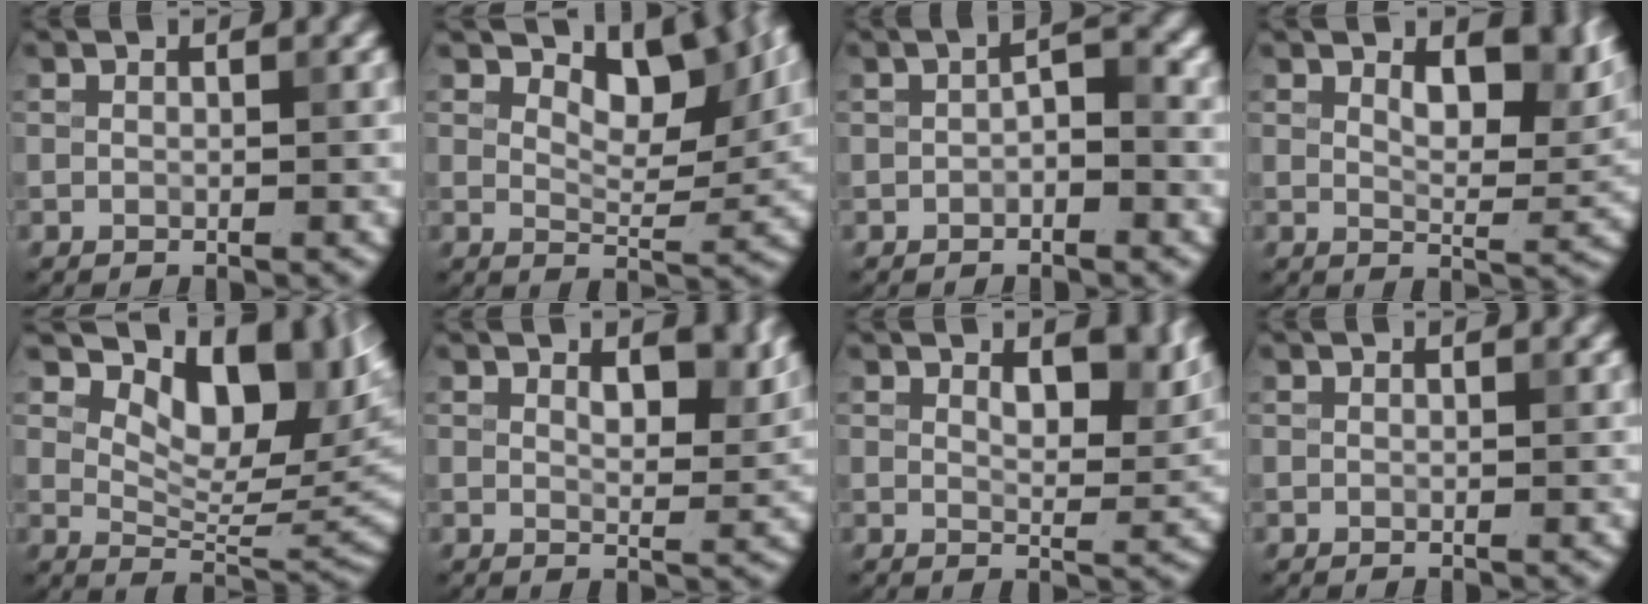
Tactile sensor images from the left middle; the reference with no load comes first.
{"total": 5.3, "force": [3.1, 2.3, 3.6], "torque": [-0.053, -0.012, 0.042]}
{"total": 1.8, "force": [-0.6, 0.7, 1.5], "torque": [-0.024, 0.007, -0.012]}
{"total": 5.9, "force": [2.8, 2.7, 4.5], "torque": [-0.066, -0.009, 0.043]}
{"total": 10.6, "force": [5.4, 5.0, 7.7], "torque": [-0.108, -0.005, 0.096]}
{"total": 3.3, "force": [1.8, 1.4, 2.3], "torque": [-0.034, -0.006, 0.029]}
{"total": 4.0, "force": [2.1, 1.8, 2.9], "torque": [-0.044, -0.007, 0.033]}
{"total": 0.0}